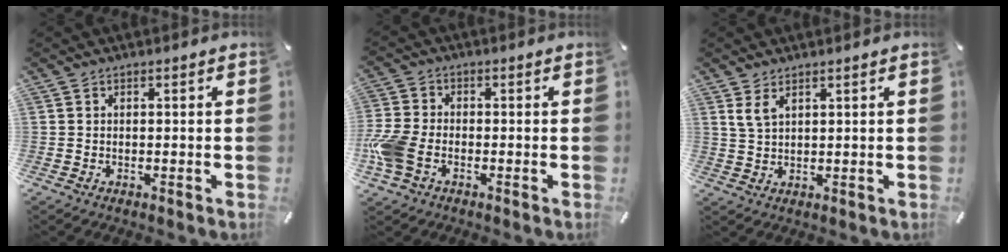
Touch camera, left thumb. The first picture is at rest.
{"total": 7.3, "force": [-2.3, 5.0, 4.8], "torque": [-0.113, 0.009, -0.042]}
{"total": 3.3, "force": [2.1, 1.4, 2.2], "torque": [-0.047, 0.000, 0.038]}